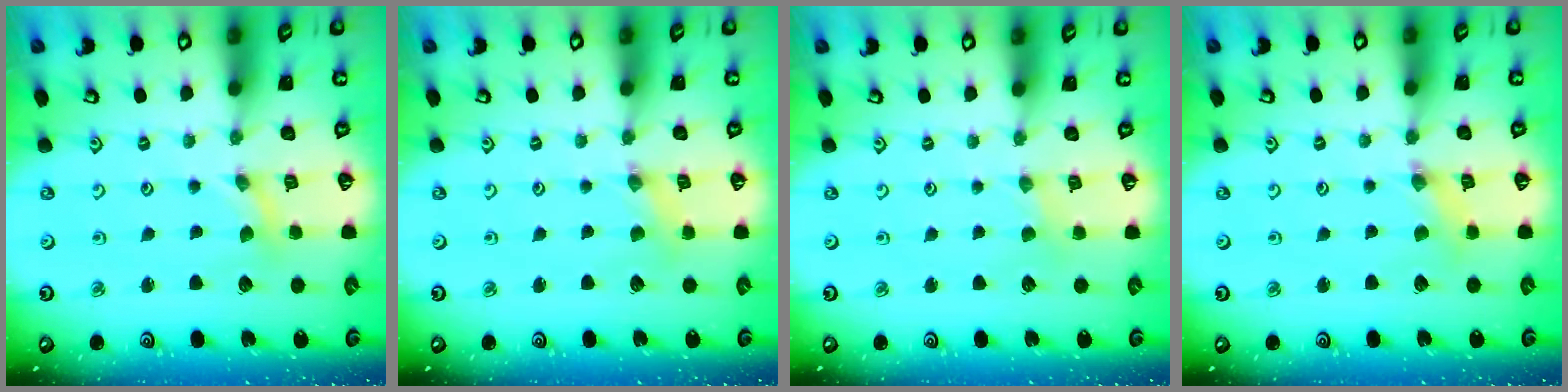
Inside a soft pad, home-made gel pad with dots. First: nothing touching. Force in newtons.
{"total": 1.7, "press": 1.7, "slide": 0.2}
{"total": 1.0, "press": 0.9, "slide": 0.3}
{"total": 1.8, "press": 1.8, "slide": 0.2}